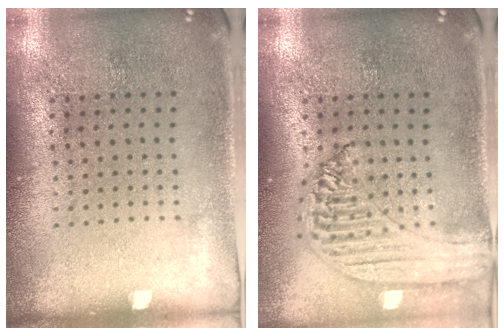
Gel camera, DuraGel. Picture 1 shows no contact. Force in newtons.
{"total": 1.5, "press": 1.4, "slide": 0.3}